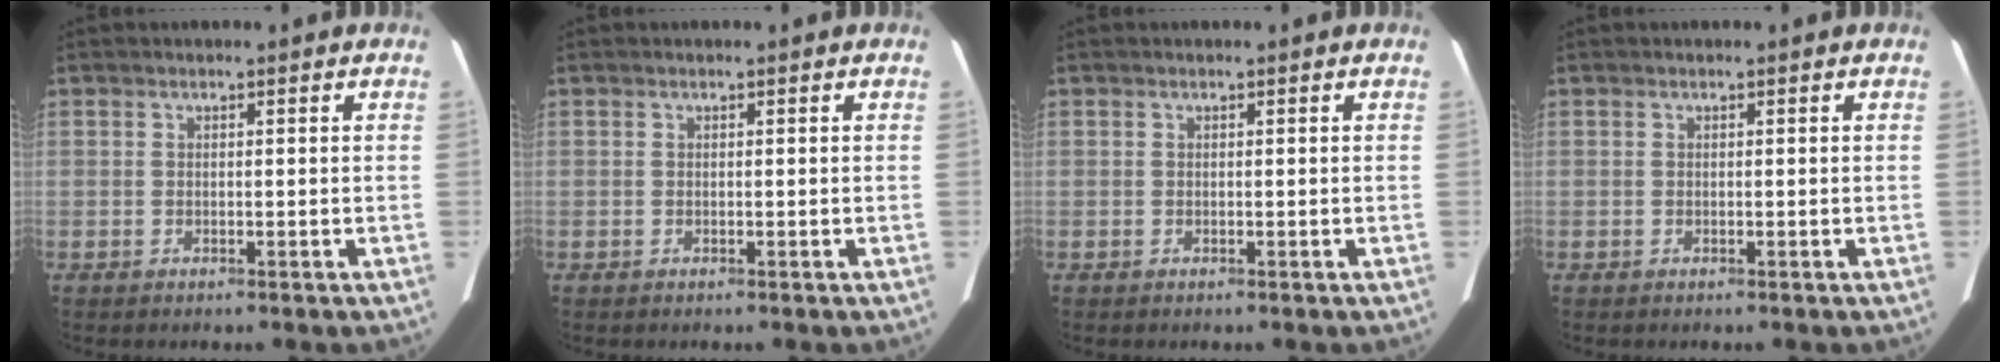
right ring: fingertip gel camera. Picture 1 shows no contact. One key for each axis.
{"total": 0.0}
{"total": 0.0}
{"total": 0.0}